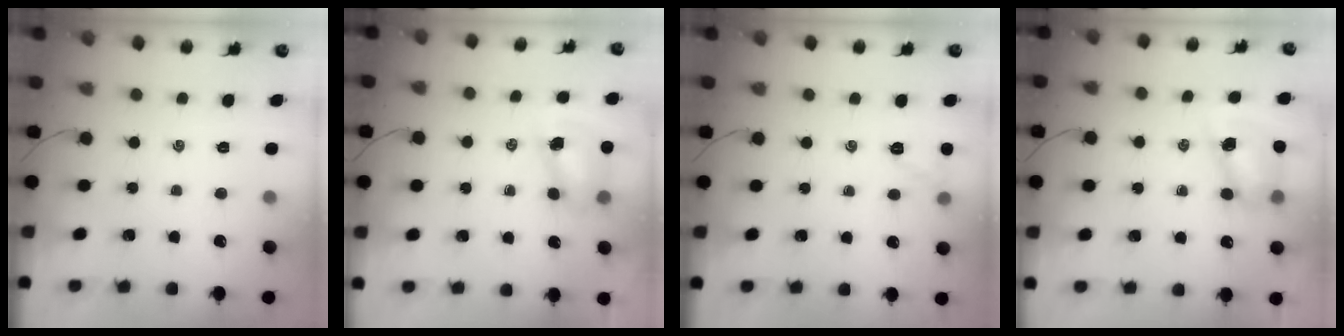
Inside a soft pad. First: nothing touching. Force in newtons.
{"total": 7.5, "press": 7.4, "slide": 1.0}
{"total": 6.4, "press": 6.3, "slide": 1.5}
{"total": 8.2, "press": 8.1, "slide": 1.0}